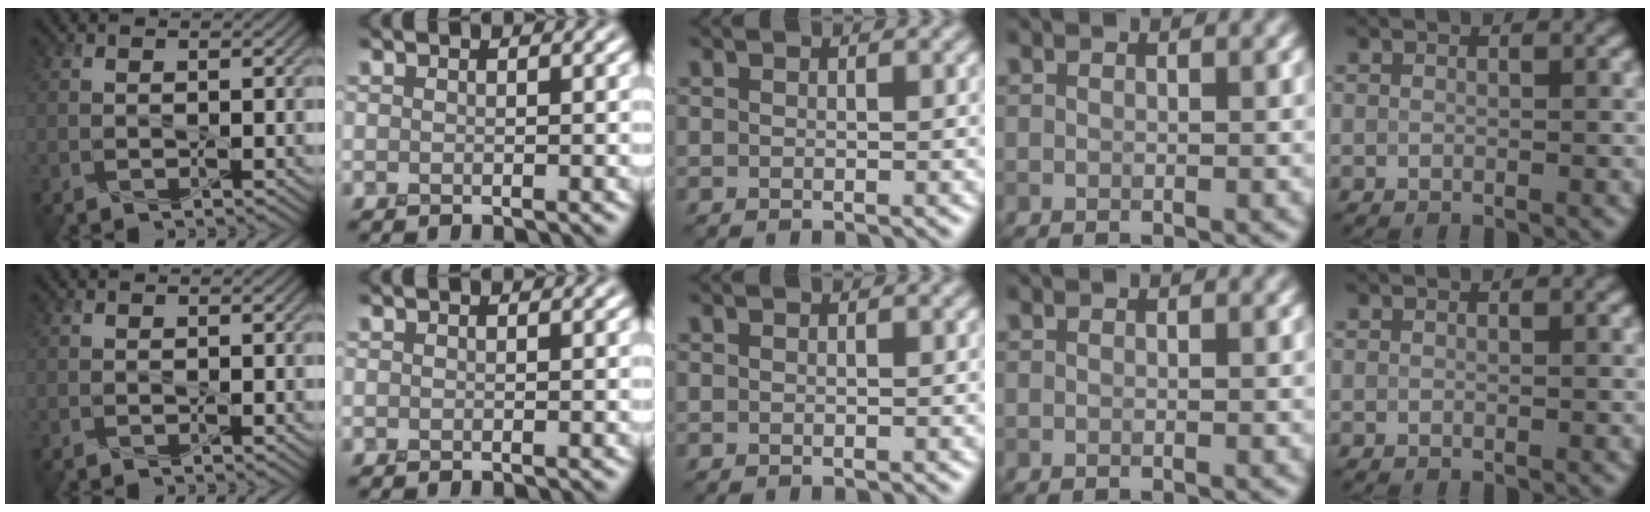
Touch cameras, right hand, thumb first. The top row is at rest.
{}